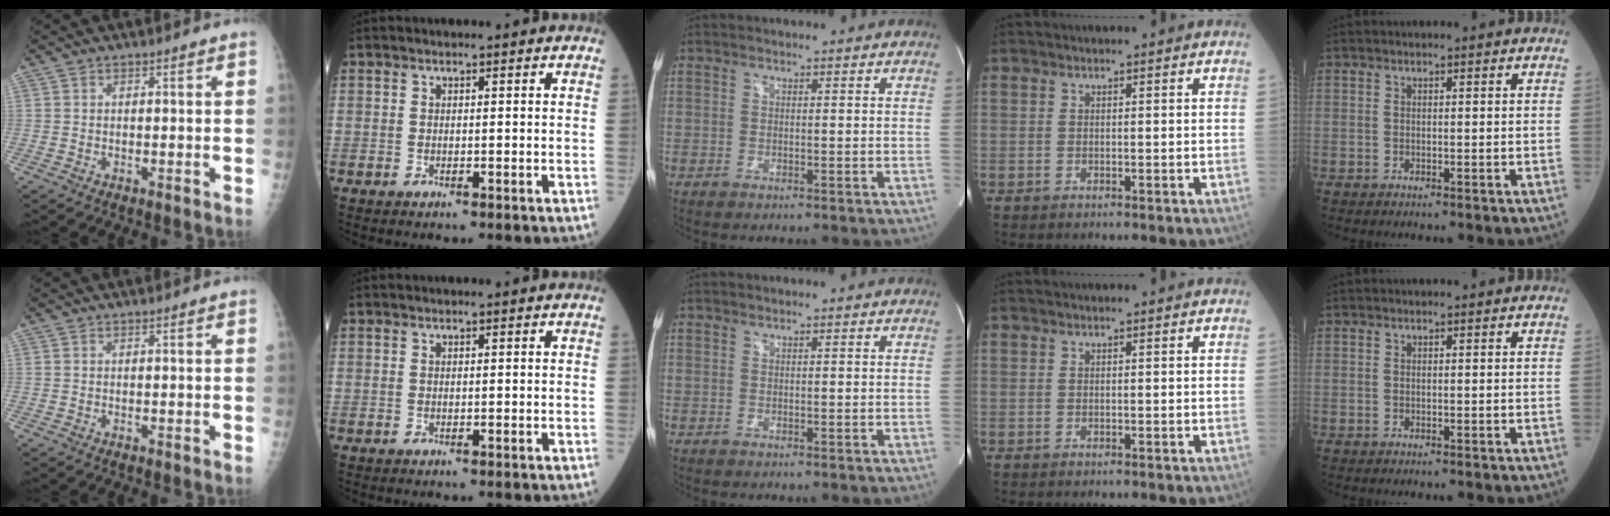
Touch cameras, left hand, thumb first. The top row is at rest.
{}